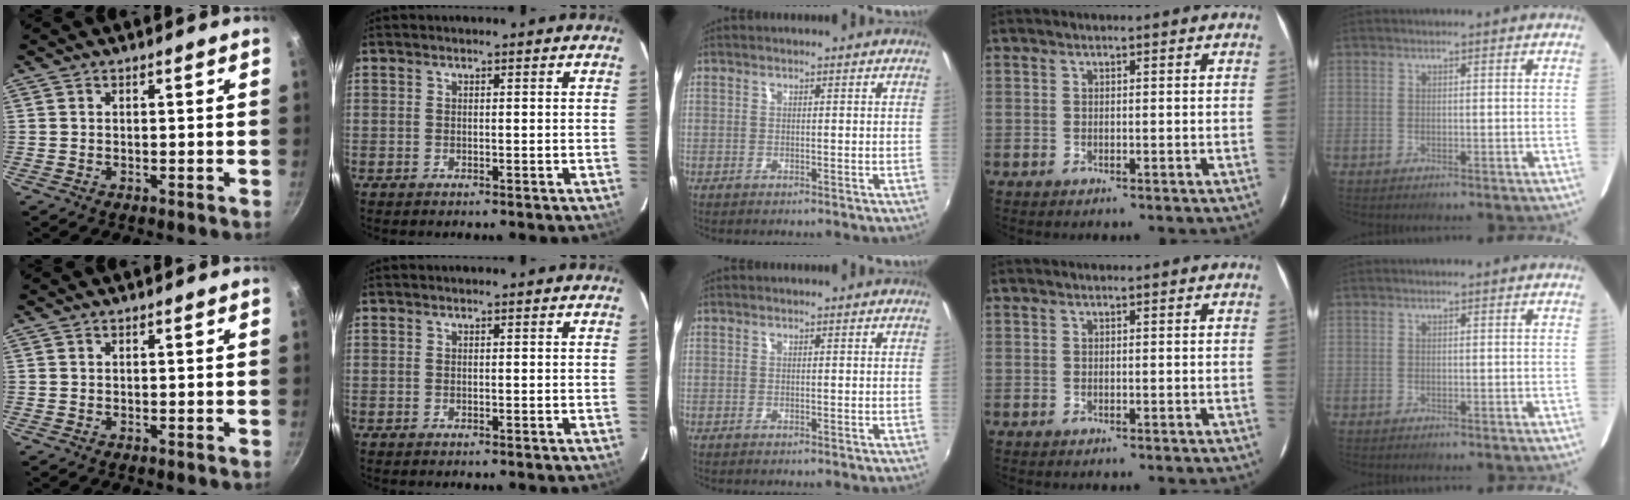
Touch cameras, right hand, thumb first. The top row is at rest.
{}